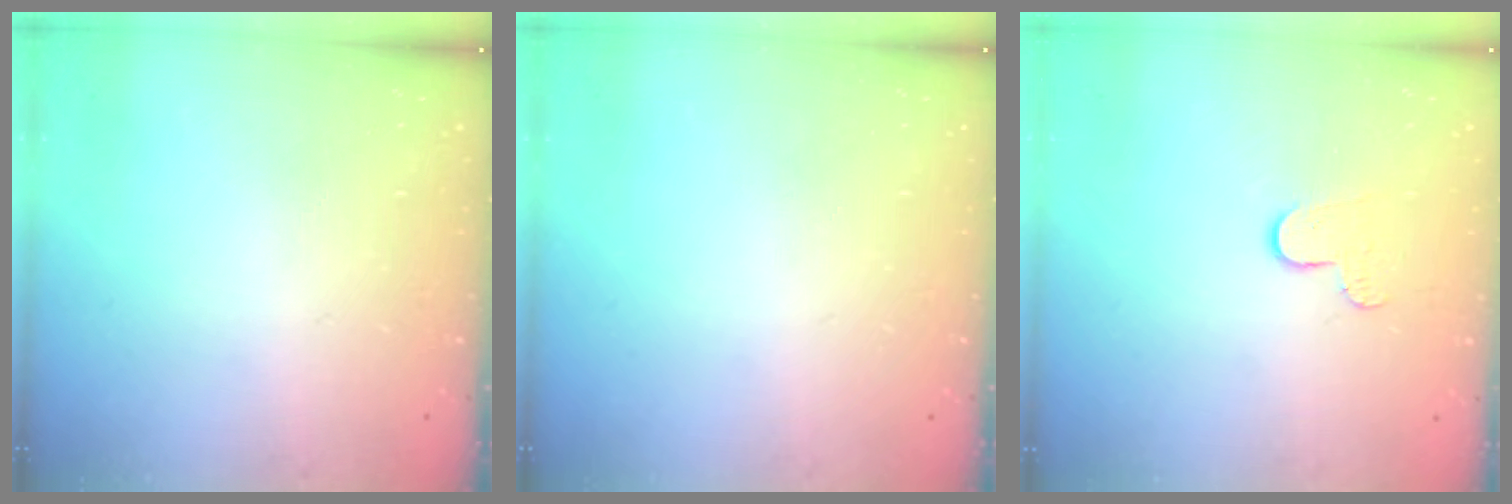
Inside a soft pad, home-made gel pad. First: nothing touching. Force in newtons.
{"total": 0.0}
{"total": 6.2, "press": 6.1, "slide": 0.5}